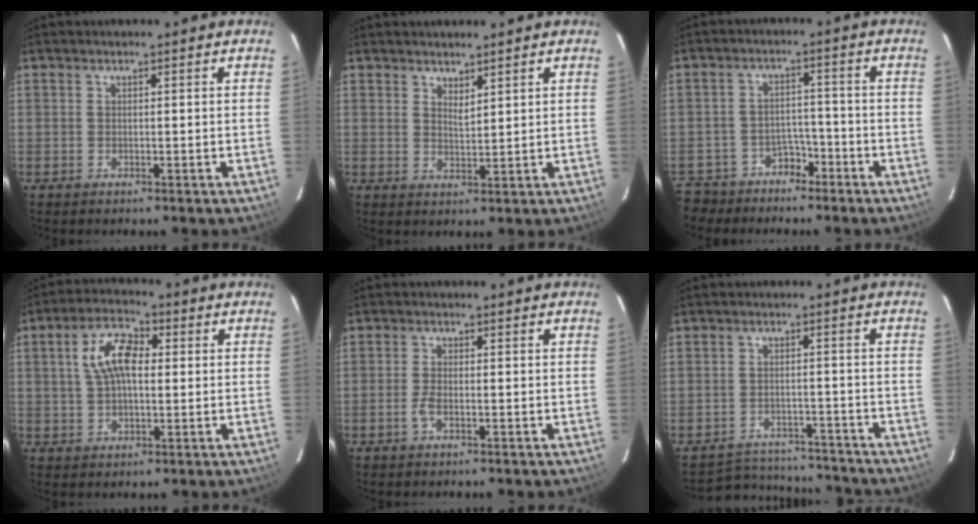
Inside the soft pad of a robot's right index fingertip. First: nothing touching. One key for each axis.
{"total": 2.5, "fx": 2.1, "fy": 0.7, "fz": 1.1, "tx": -0.018, "ty": -0.002, "tz": 0.037}
{"total": 8.9, "fx": -6.5, "fy": 5.8, "fz": 1.7, "tx": -0.054, "ty": 0.020, "tz": -0.100}
{"total": 8.7, "fx": 1.5, "fy": 4.7, "fz": 7.2, "tx": -0.140, "ty": 0.021, "tz": 0.027}
{"total": 2.4, "fx": -0.9, "fy": 0.9, "fz": 2.0, "tx": -0.048, "ty": -0.001, "tz": -0.019}
{"total": 10.8, "fx": -9.7, "fy": 4.6, "fz": 1.3, "tx": -0.035, "ty": 0.033, "tz": -0.120}